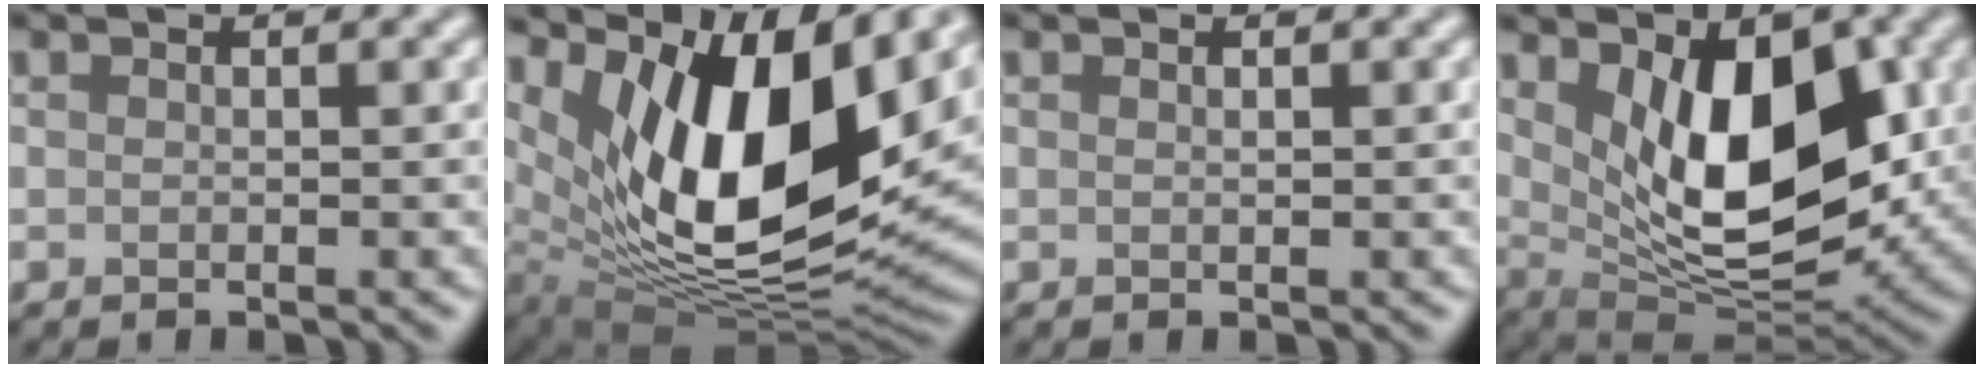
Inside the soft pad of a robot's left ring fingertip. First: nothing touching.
{"total": 13.8, "force": [4.8, 6.0, 11.5], "torque": [-0.187, -0.013, 0.088]}
{"total": 0.0}
{"total": 10.1, "force": [2.1, 5.0, 8.5], "torque": [-0.134, -0.021, 0.043]}